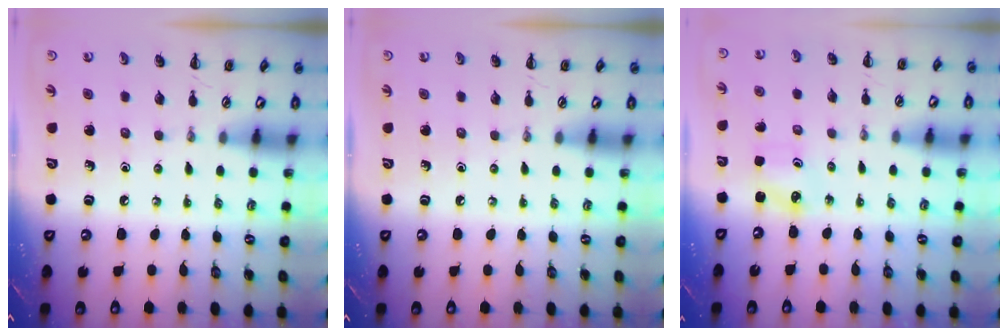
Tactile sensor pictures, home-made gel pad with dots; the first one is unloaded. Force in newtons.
{"total": 0.0}
{"total": 2.5, "press": 2.4, "slide": 0.8}